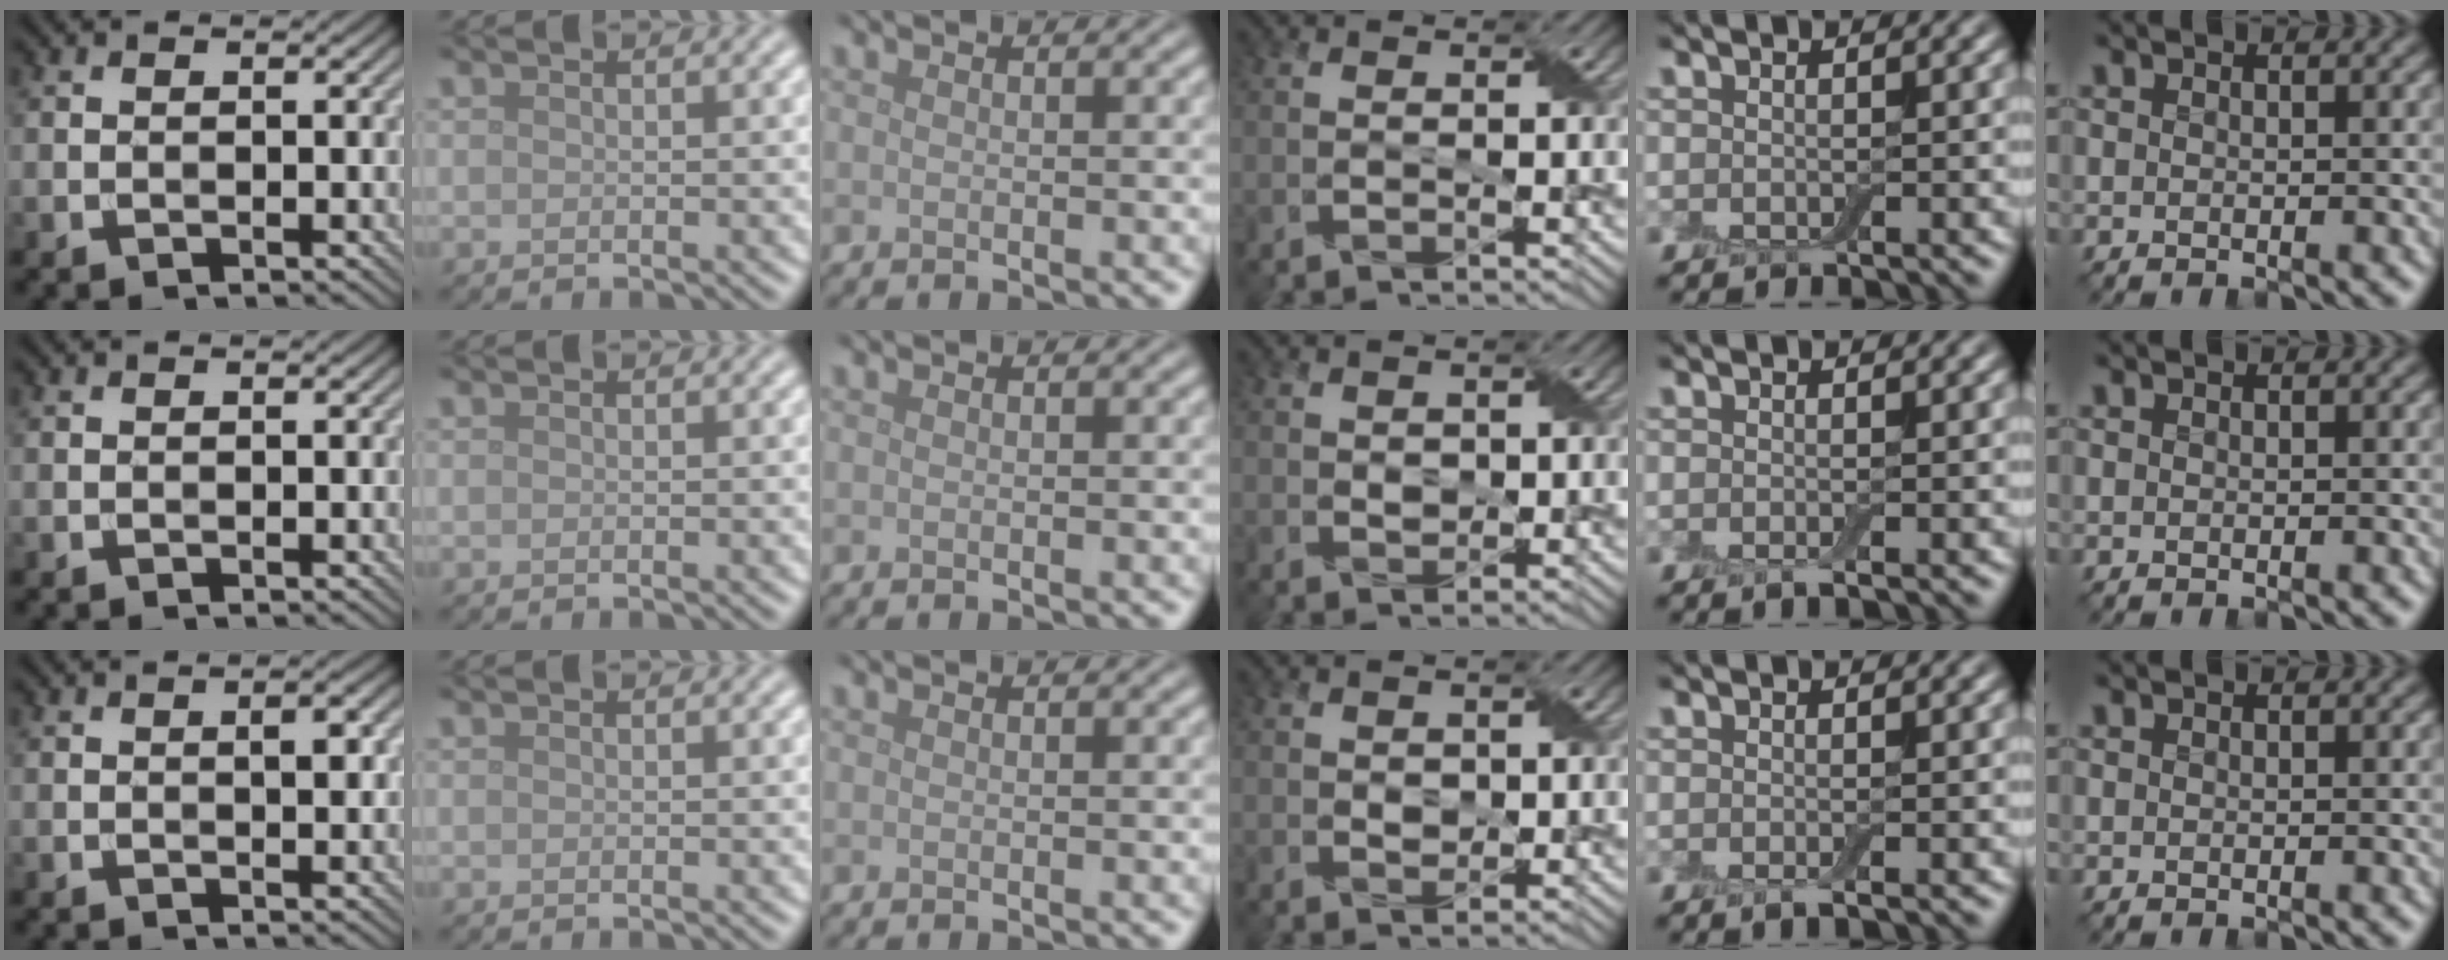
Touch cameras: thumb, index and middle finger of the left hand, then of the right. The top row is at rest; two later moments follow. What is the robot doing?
{"motion": "peel", "object": "small bumper sticker"}